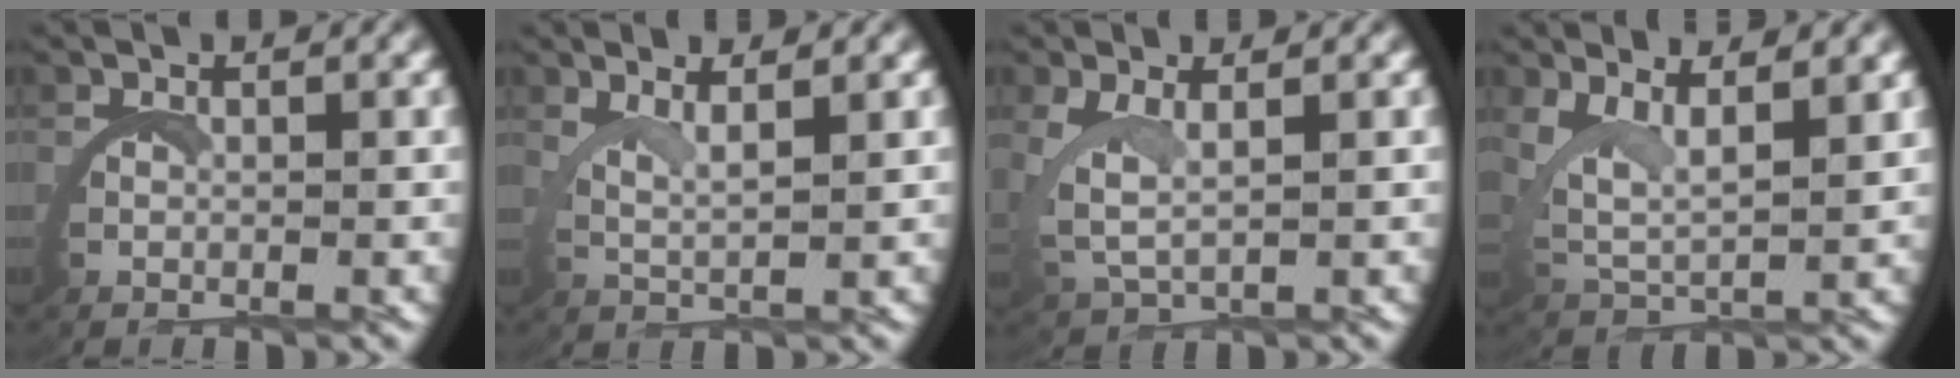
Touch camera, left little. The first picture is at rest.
{"total": 3.0, "force": [2.4, -0.1, 1.8], "torque": [-0.045, -0.004, 0.046]}
{"total": 3.2, "force": [1.5, 1.6, 2.4], "torque": [-0.078, -0.010, 0.040]}
{"total": 5.7, "force": [2.8, 3.2, 3.8], "torque": [-0.102, -0.009, 0.049]}